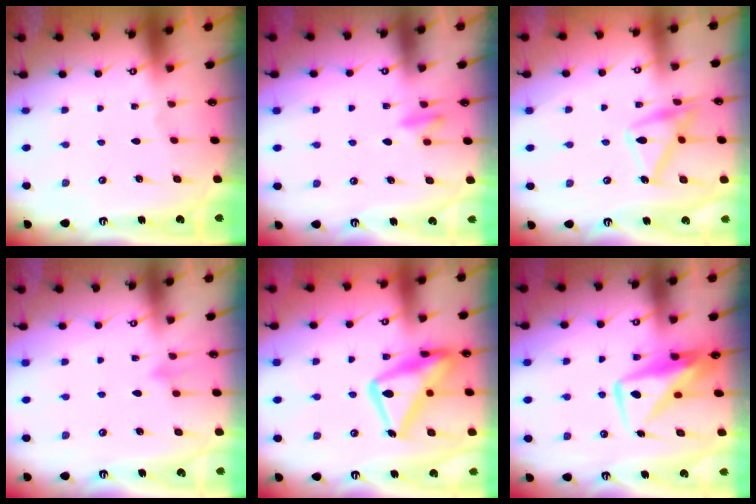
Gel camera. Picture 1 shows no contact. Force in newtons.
{"total": 7.7, "press": 7.6, "slide": 1.1}
{"total": 16.6, "press": 16.6, "slide": 0.9}
{"total": 7.1, "press": 7.0, "slide": 0.7}
{"total": 19.5, "press": 19.4, "slide": 1.5}
{"total": 10.2, "press": 10.2, "slide": 1.1}